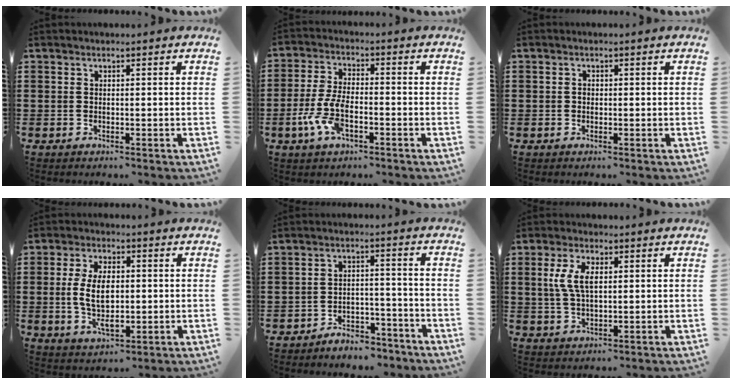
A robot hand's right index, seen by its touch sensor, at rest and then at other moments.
{"total": 7.2, "force": [-2.7, 3.2, 5.9], "torque": [-0.142, -0.005, -0.057]}
{"total": 0.7, "force": [-0.1, 0.5, 0.4], "torque": [-0.009, 0.001, -0.002]}
{"total": 8.5, "force": [0.0, 4.5, 7.2], "torque": [-0.146, 0.003, -0.004]}
{"total": 4.1, "force": [-4.0, 1.0, 0.4], "torque": [-0.009, 0.012, -0.082]}
{"total": 5.6, "force": [1.1, 2.7, 4.7], "torque": [-0.108, 0.009, 0.015]}